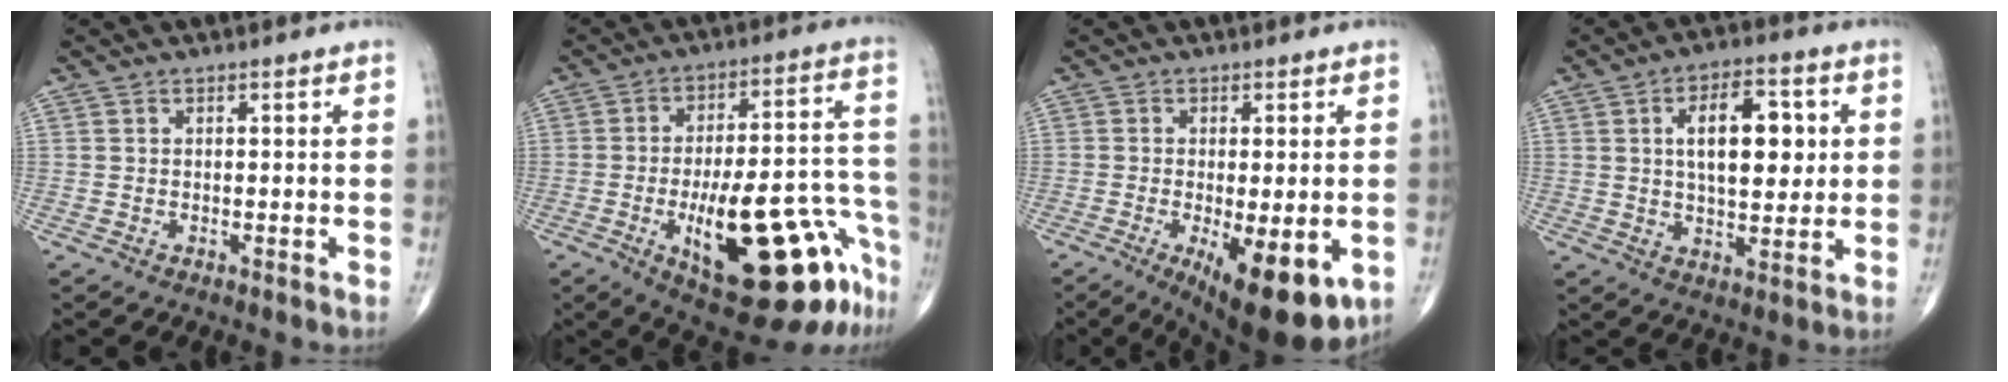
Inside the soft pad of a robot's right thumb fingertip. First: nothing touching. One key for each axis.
{"total": 24.6, "fx": -10.8, "fy": 8.2, "fz": 20.6, "tx": -0.231, "ty": 0.064, "tz": -0.140}
{"total": 13.8, "fx": -4.7, "fy": 4.8, "fz": 12.1, "tx": -0.158, "ty": -0.018, "tz": -0.058}
{"total": 12.5, "fx": 2.6, "fy": 6.2, "fz": 10.5, "tx": -0.140, "ty": -0.002, "tz": 0.041}